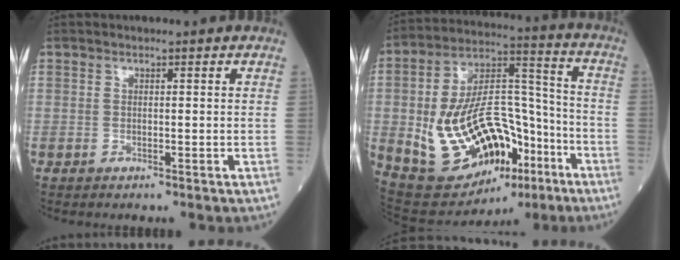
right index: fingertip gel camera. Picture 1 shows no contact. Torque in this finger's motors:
{"motor_torque": [1.68, -0.46, 1.05, 0.21]}